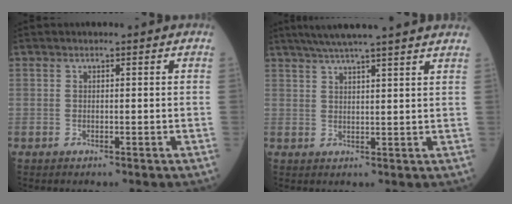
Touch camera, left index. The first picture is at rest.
{"total": 13.9, "force": [11.8, -0.4, 7.2], "torque": [-0.120, 0.032, 0.154]}